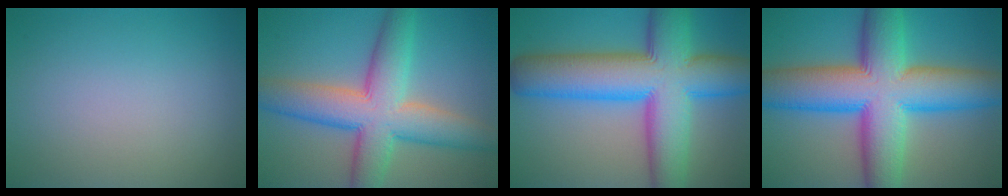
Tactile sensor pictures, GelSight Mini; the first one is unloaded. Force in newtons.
{"total": 9.6, "press": 9.6, "slide": 0.4}
{"total": 14.4, "press": 14.4, "slide": 0.3}
{"total": 14.8, "press": 14.8, "slide": 0.4}